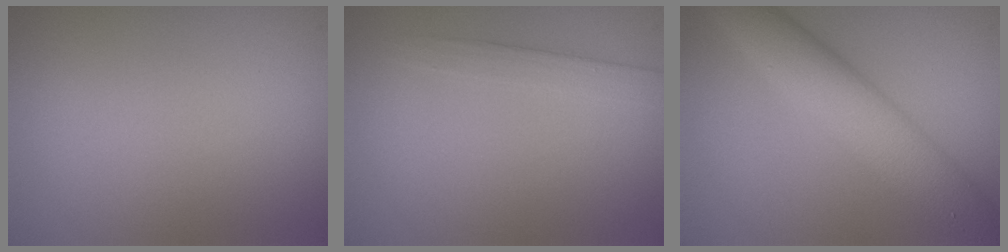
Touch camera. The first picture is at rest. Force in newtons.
{"total": 2.1, "press": 2.1, "slide": 0.1}
{"total": 7.0, "press": 7.0, "slide": 0.2}